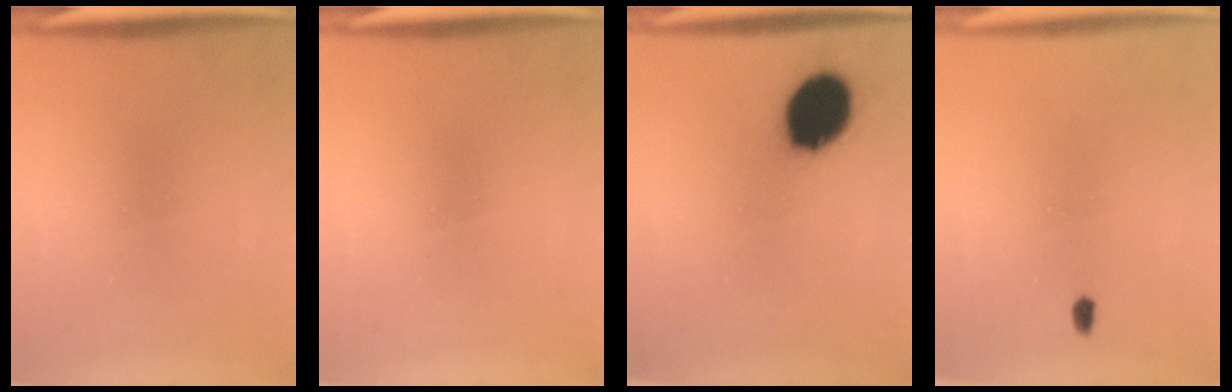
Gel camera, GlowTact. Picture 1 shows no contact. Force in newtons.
{"total": 0.0}
{"total": 13.6}
{"total": 1.1}